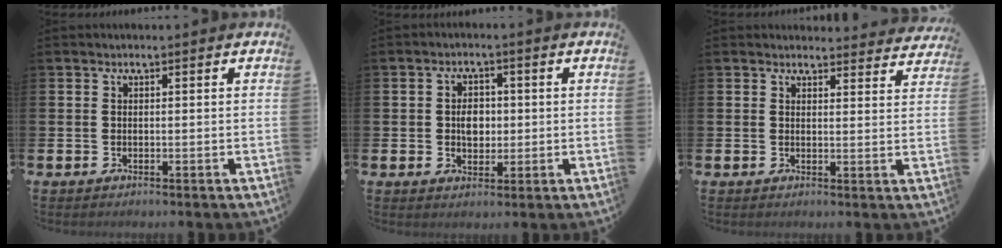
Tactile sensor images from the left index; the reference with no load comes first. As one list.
[{"total": 3.4, "force": [0.2, 2.5, 2.3], "torque": [-0.030, 0.004, -0.004]}, {"total": 2.9, "force": [2.8, 0.7, 0.0], "torque": [0.006, -0.019, 0.048]}]